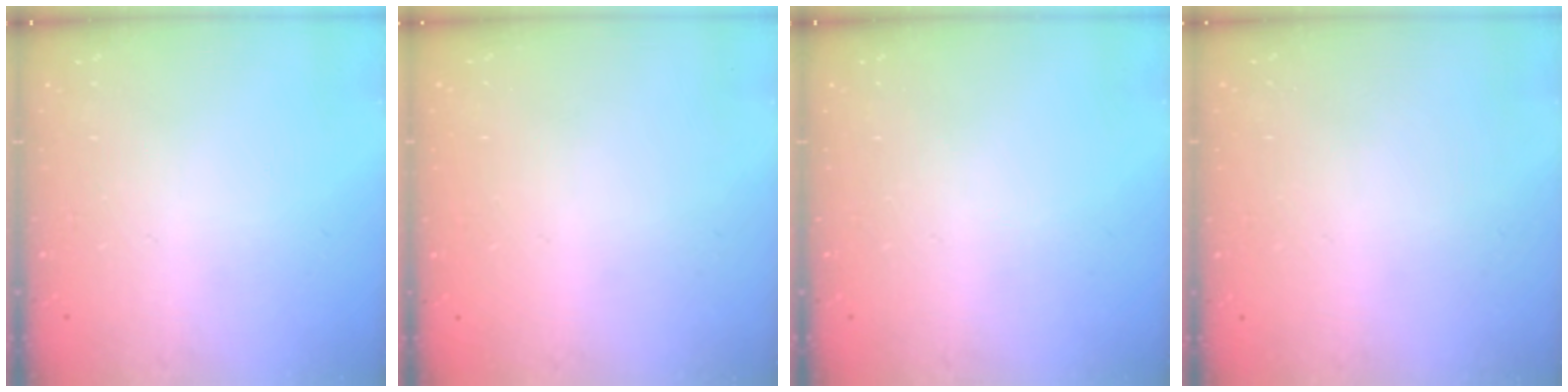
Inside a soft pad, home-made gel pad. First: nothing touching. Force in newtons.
{"total": 0.0}
{"total": 0.0}
{"total": 0.0}